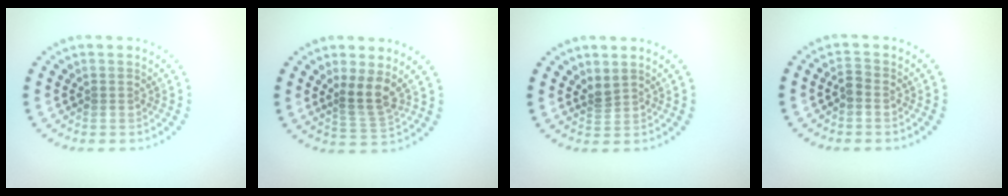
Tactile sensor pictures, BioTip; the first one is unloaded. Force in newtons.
{"total": 2.9, "press": 2.3, "slide": 1.8}
{"total": 1.1, "press": 0.6, "slide": 0.9}
{"total": 1.0, "press": 1.0, "slide": 0.3}